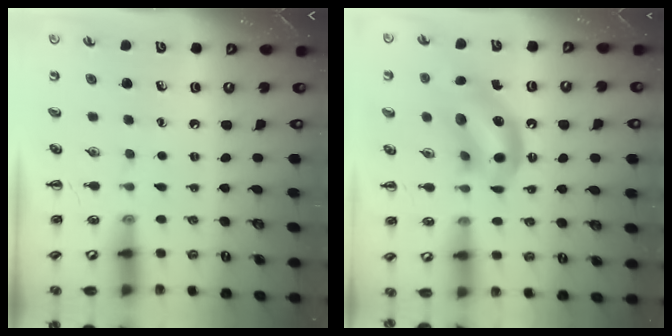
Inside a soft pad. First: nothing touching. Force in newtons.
{"total": 12.8, "press": 12.4, "slide": 3.2}